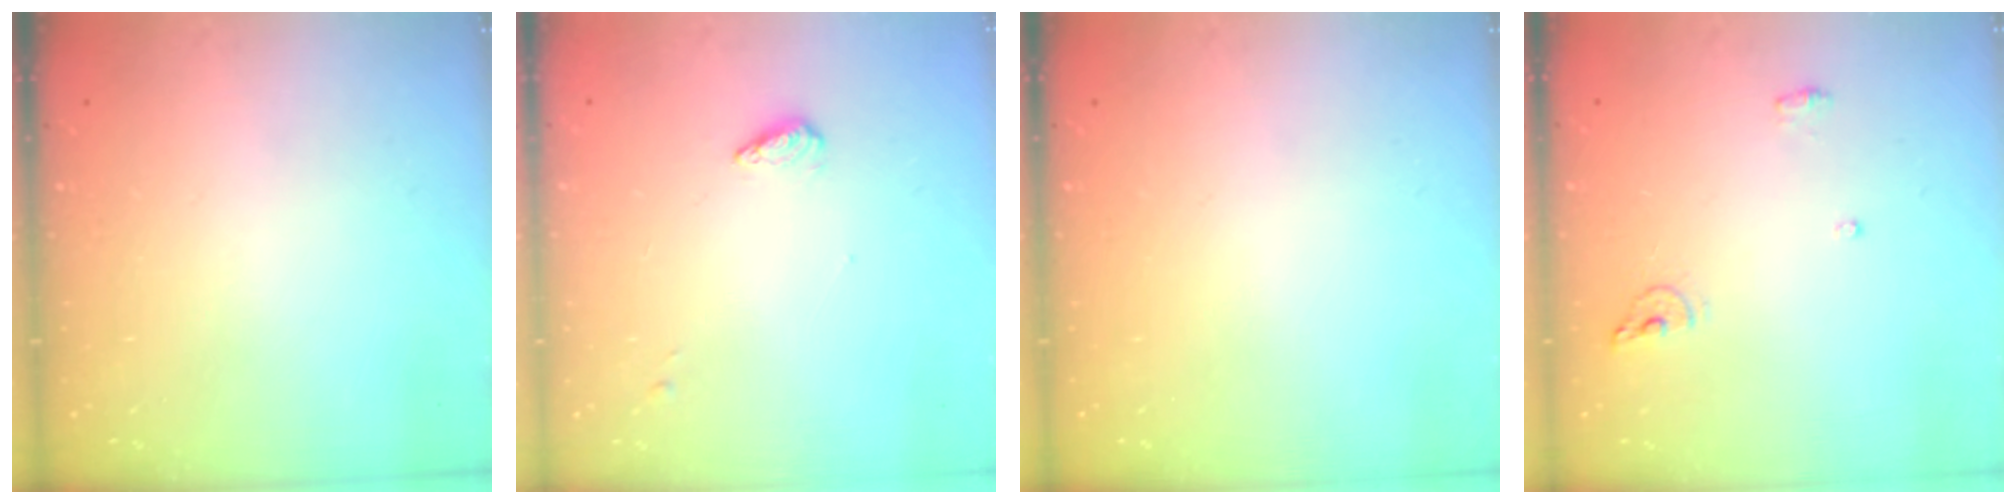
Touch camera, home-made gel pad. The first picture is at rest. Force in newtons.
{"total": 3.4, "press": 3.4, "slide": 0.5}
{"total": 0.0}
{"total": 6.1, "press": 5.9, "slide": 1.4}